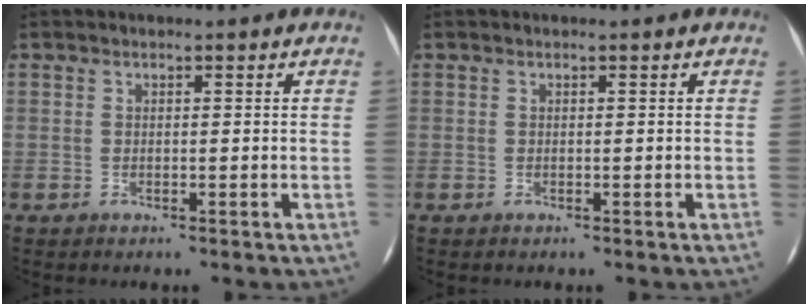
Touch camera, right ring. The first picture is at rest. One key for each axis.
{"total": 0.0}